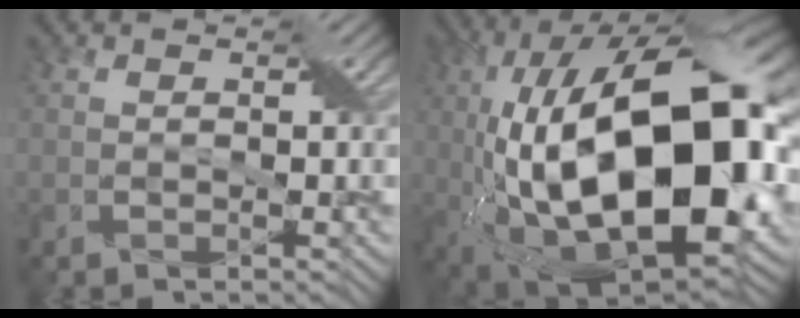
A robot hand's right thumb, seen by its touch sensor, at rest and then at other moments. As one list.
[{"total": 23.1, "force": [-1.4, 10.6, 20.5], "torque": [-0.389, 0.000, -0.033]}]